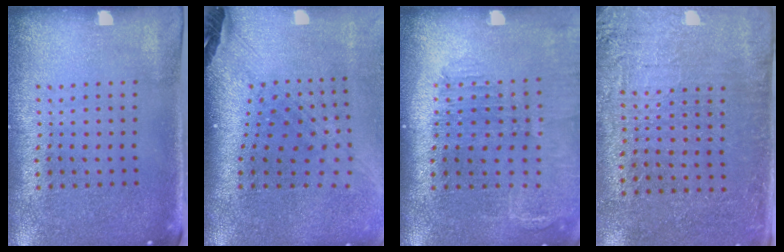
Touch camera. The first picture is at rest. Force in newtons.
{"total": 3.0, "press": 2.1, "slide": 2.1}
{"total": 1.4, "press": 1.3, "slide": 0.3}
{"total": 2.8, "press": 2.7, "slide": 0.6}